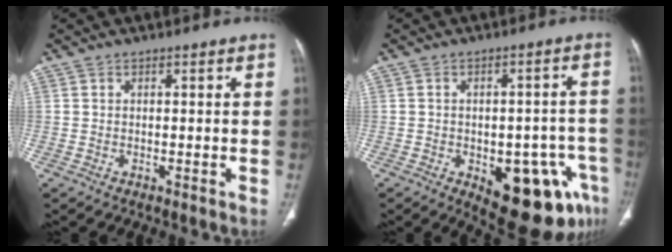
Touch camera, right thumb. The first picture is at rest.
{"total": 15.7, "force": [-6.7, 7.3, 12.1], "torque": [-0.110, 0.031, -0.070]}